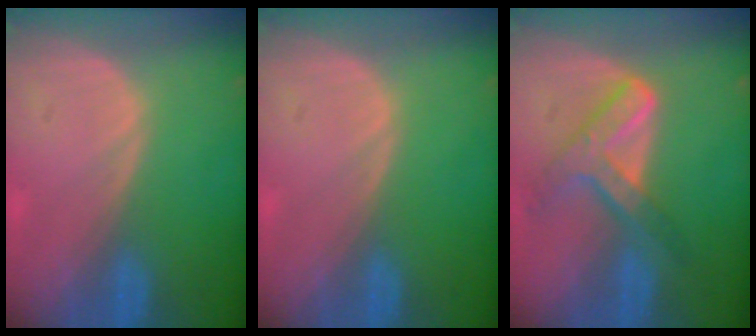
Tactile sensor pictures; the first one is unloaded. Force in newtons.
{"total": 0.0}
{"total": 7.2, "press": 6.2, "slide": 3.8}